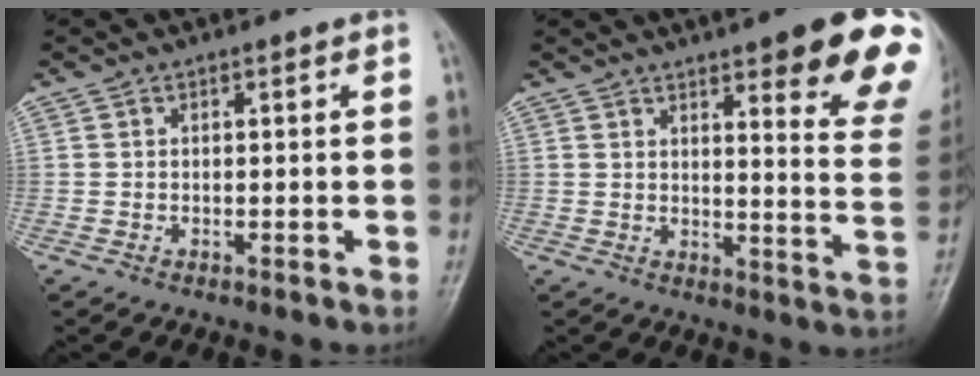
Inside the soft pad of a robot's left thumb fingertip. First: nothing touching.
{"total": 18.4, "force": [10.9, 3.6, 14.4], "torque": [-0.156, -0.051, 0.126]}